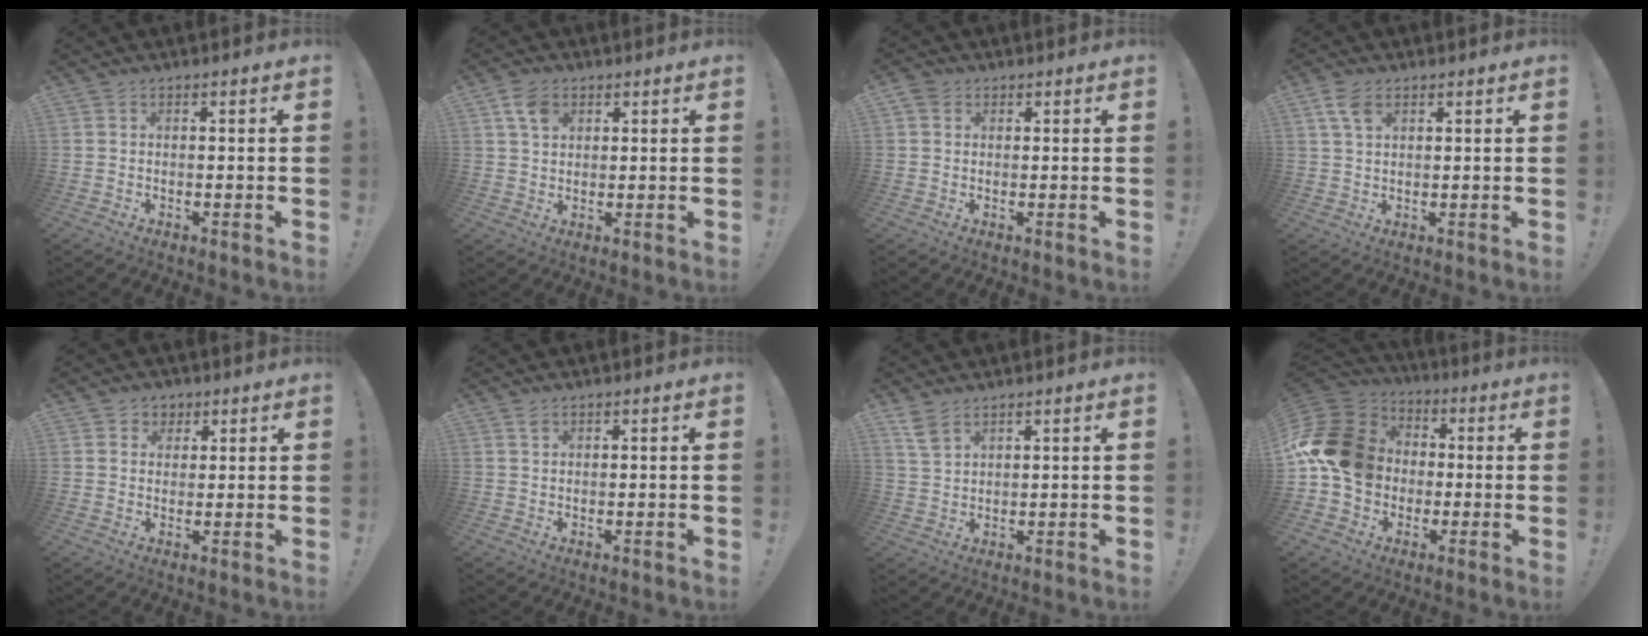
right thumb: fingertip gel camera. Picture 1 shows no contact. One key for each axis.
{"total": 5.9, "fx": 2.8, "fy": 4.1, "fz": 3.2, "tx": -0.059, "ty": -0.001, "tz": 0.054}
{"total": 3.0, "fx": 1.3, "fy": 2.4, "fz": 1.1, "tx": -0.024, "ty": 0.001, "tz": 0.025}
{"total": 5.4, "fx": 2.6, "fy": 3.0, "fz": 3.7, "tx": -0.070, "ty": -0.002, "tz": 0.051}
{"total": 3.9, "fx": 1.6, "fy": 3.5, "fz": 0.4, "tx": 0.006, "ty": -0.010, "tz": 0.028}
{"total": 1.5, "fx": 1.0, "fy": 0.8, "fz": 0.8, "tx": -0.003, "ty": -0.006, "tz": 0.016}
{"total": 5.2, "fx": 3.7, "fy": 2.3, "fz": 2.9, "tx": -0.055, "ty": -0.018, "tz": 0.071}
{"total": 18.8, "fx": -0.2, "fy": 15.3, "fz": 10.9, "tx": -0.186, "ty": 0.018, "tz": 0.008}